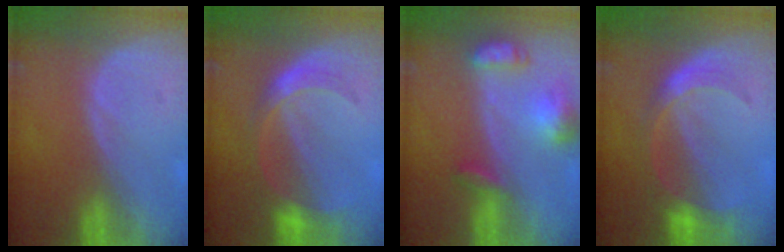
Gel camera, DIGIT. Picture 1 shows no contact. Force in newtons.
{"total": 5.7, "press": 5.3, "slide": 2.0}
{"total": 6.7, "press": 6.4, "slide": 2.0}
{"total": 5.5, "press": 5.3, "slide": 1.6}